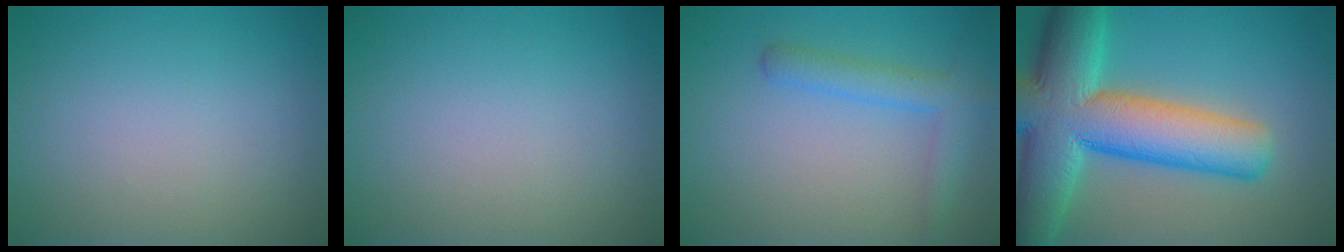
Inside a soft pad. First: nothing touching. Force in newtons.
{"total": 0.0}
{"total": 3.0, "press": 3.0, "slide": 0.2}
{"total": 13.5, "press": 13.5, "slide": 0.7}